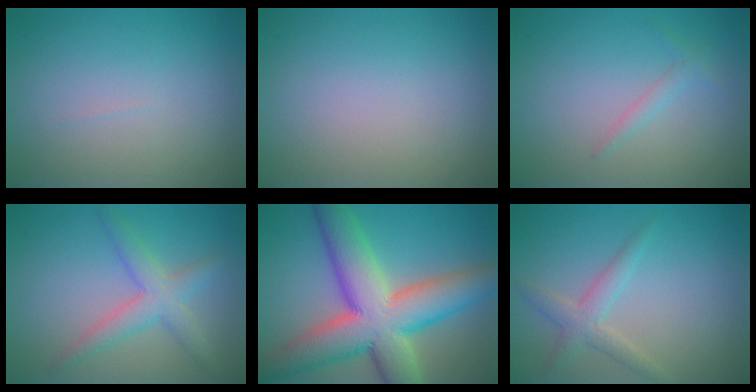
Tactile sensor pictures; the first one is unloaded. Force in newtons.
{"total": 0.0}
{"total": 1.1, "press": 1.1, "slide": 0.0}
{"total": 3.6, "press": 3.6, "slide": 0.1}
{"total": 12.3, "press": 12.3, "slide": 0.5}
{"total": 2.4, "press": 2.4, "slide": 0.1}